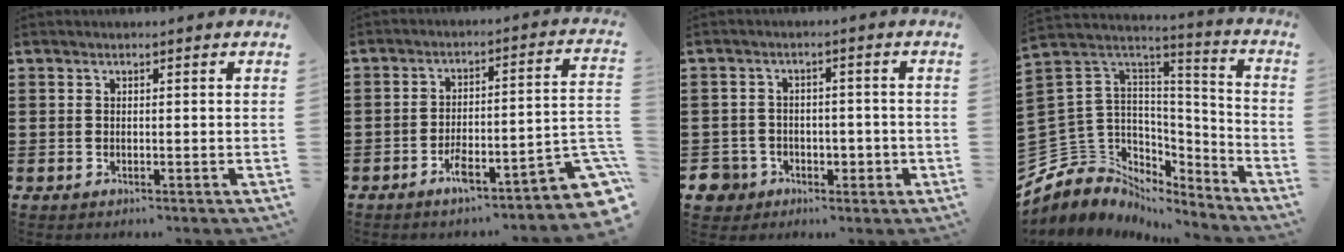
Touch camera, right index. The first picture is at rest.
{"total": 6.9, "force": [-4.2, 1.0, 5.4], "torque": [-0.090, -0.026, -0.082]}
{"total": 4.5, "force": [-1.9, 3.9, 1.3], "torque": [-0.040, 0.008, -0.037]}
{"total": 7.8, "force": [-1.9, 7.5, 1.1], "torque": [-0.076, -0.030, -0.034]}